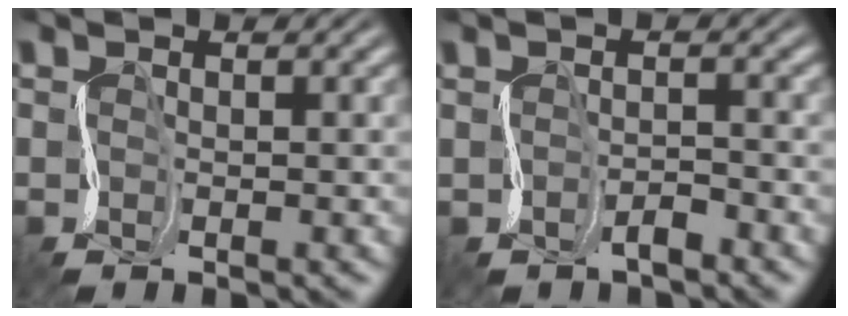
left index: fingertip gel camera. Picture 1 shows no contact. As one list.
[{"total": 1.0, "force": [0.3, -0.7, -0.7], "torque": [0.004, 0.011, -0.007]}]